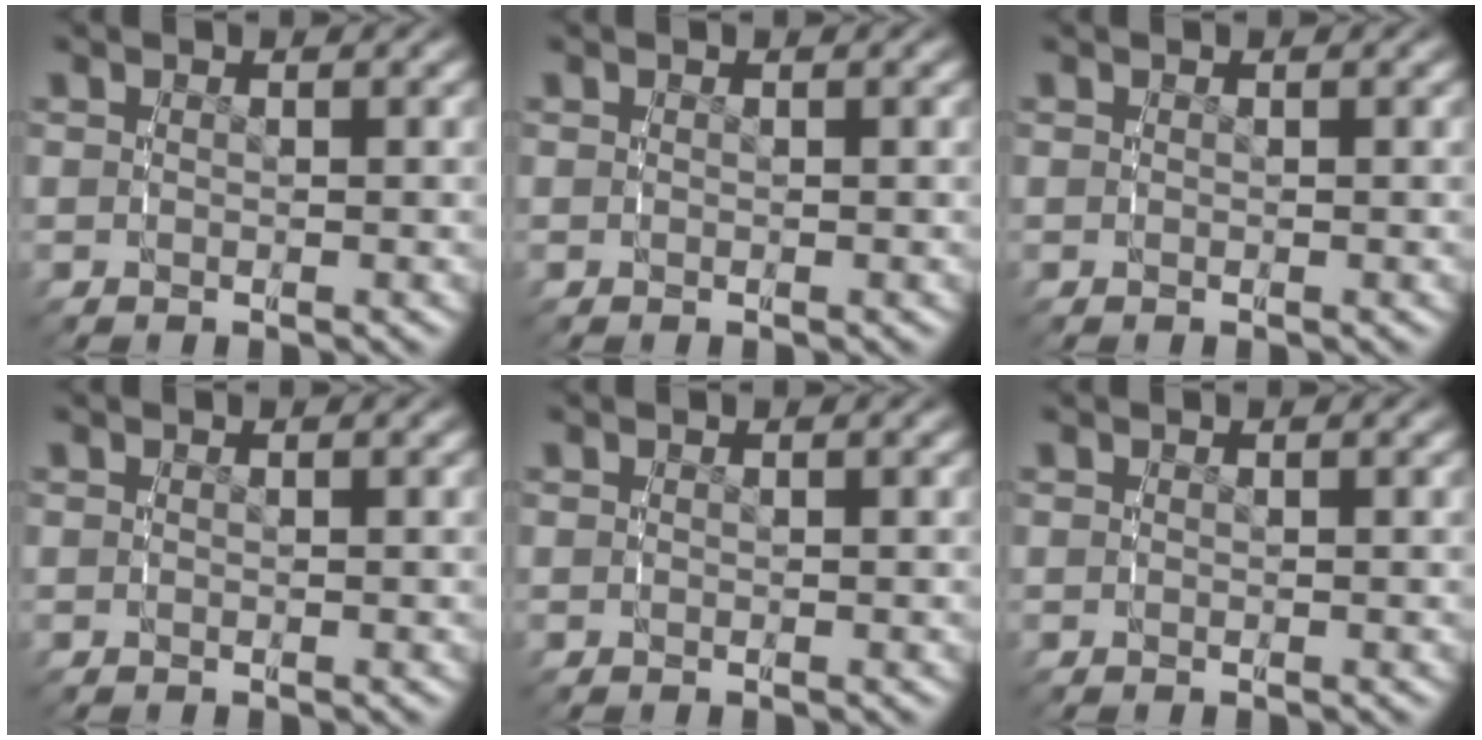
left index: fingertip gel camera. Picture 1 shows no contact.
{"total": 0.0}
{"total": 0.0}
{"total": 0.0}
{"total": 0.0}
{"total": 0.0}